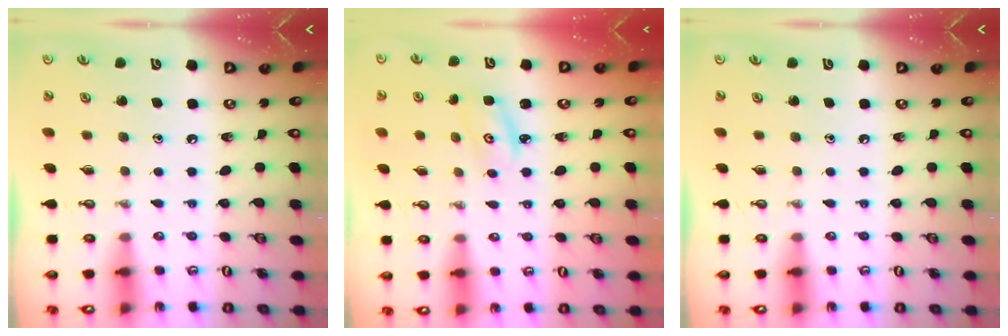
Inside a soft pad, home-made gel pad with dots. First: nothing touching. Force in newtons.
{"total": 2.4, "press": 2.4, "slide": 0.2}
{"total": 0.0}